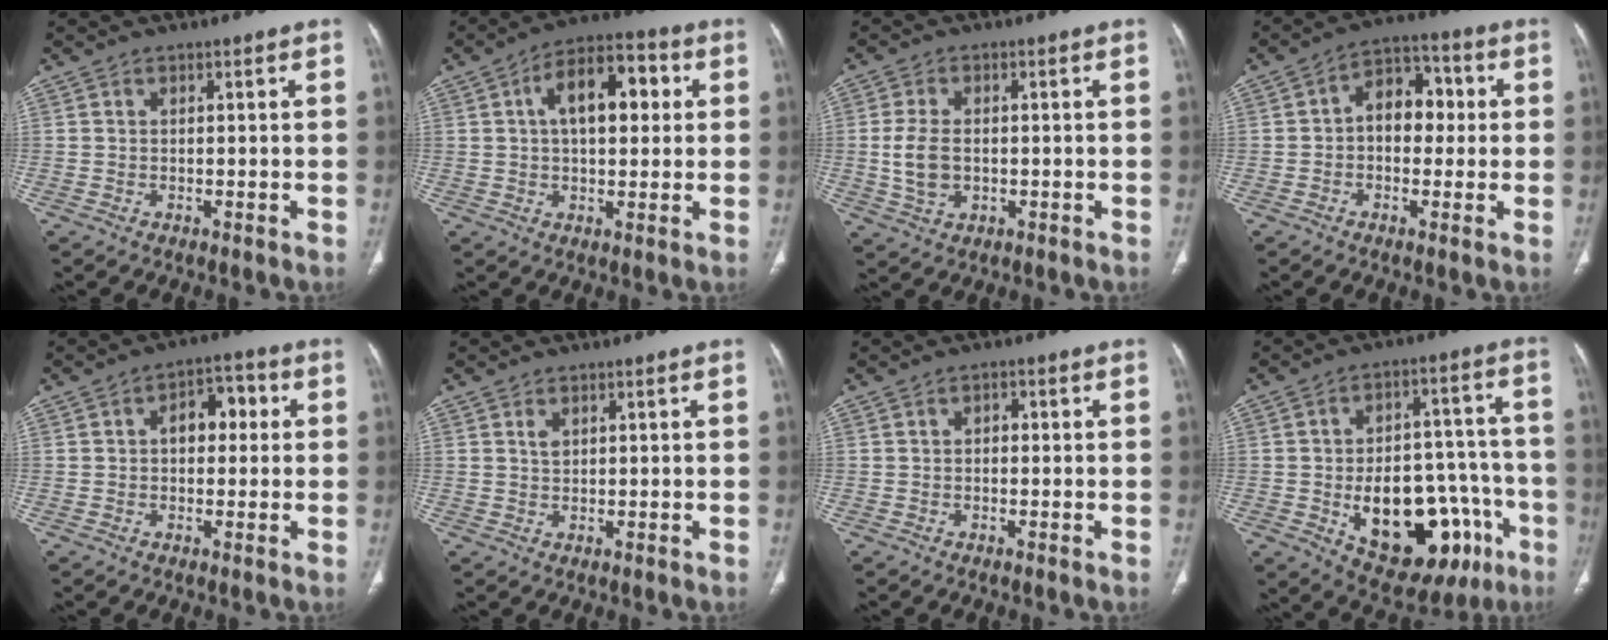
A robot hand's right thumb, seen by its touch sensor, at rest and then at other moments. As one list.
[{"total": 12.8, "force": [2.9, 6.8, 10.4], "torque": [-0.143, 0.023, 0.040]}, {"total": 6.4, "force": [-0.3, 4.1, 4.9], "torque": [-0.103, 0.001, 0.000]}, {"total": 9.4, "force": [0.5, 6.5, 6.7], "torque": [-0.065, 0.029, -0.003]}, {"total": 7.0, "force": [0.9, 4.6, 5.2], "torque": [-0.048, 0.023, 0.007]}, {"total": 1.7, "force": [0.8, 1.1, 1.1], "torque": [-0.018, -0.002, 0.019]}, {"total": 1.5, "force": [0.0, 1.0, 1.0], "torque": [-0.012, 0.009, -0.003]}, {"total": 23.8, "force": [-8.2, 13.4, 17.8], "torque": [-0.218, 0.042, -0.095]}]